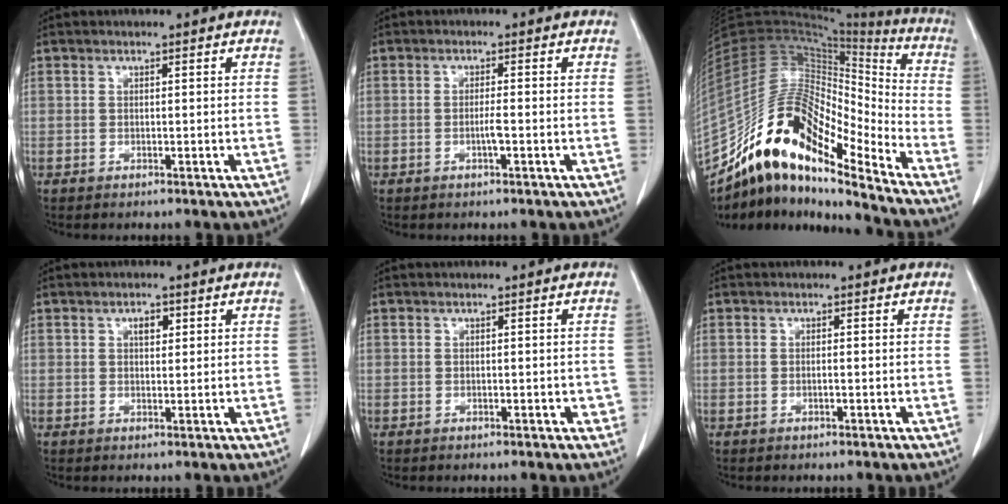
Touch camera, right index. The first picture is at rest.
{"total": 1.9, "force": [-0.7, -0.1, 1.8], "torque": [-0.036, -0.001, -0.013]}
{"total": 20.1, "force": [-15.2, 4.4, 12.5], "torque": [-0.249, 0.033, -0.276]}
{"total": 2.0, "force": [0.8, 1.0, 1.5], "torque": [-0.024, -0.001, 0.012]}
{"total": 1.4, "force": [-0.4, 0.7, 1.2], "torque": [-0.015, 0.003, -0.003]}
{"total": 0.6, "force": [-0.2, 0.0, 0.6], "torque": [-0.012, 0.001, -0.003]}